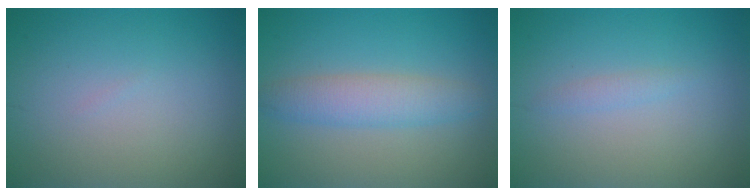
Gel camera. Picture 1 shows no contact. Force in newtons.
{"total": 3.5, "press": 3.5, "slide": 0.1}
{"total": 0.8, "press": 0.8, "slide": 0.0}